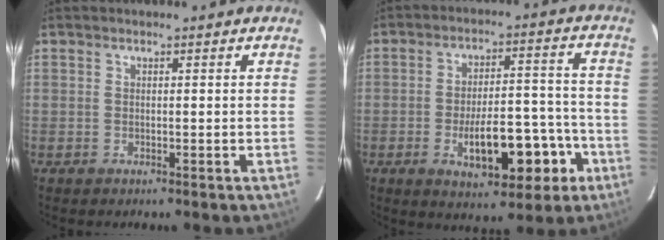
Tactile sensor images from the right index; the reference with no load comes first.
{"total": 12.7, "force": [-5.0, 4.8, 10.7], "torque": [-0.158, 0.022, -0.065]}